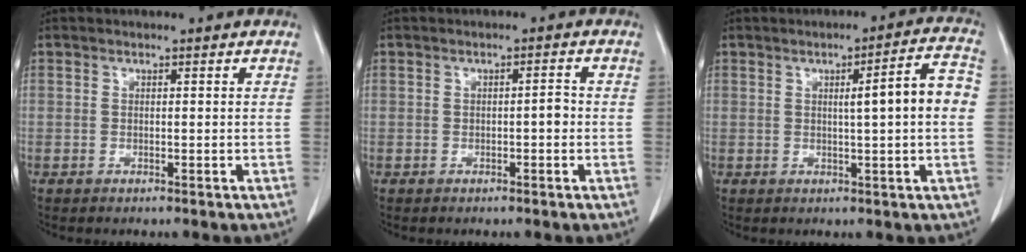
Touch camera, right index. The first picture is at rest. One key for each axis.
{"total": 1.6, "fx": -0.3, "fy": 0.4, "fz": 1.5, "tx": -0.019, "ty": 0.003, "tz": -0.005}
{"total": 7.6, "fx": 0.5, "fy": 0.0, "fz": 7.6, "tx": -0.105, "ty": 0.014, "tz": 0.004}